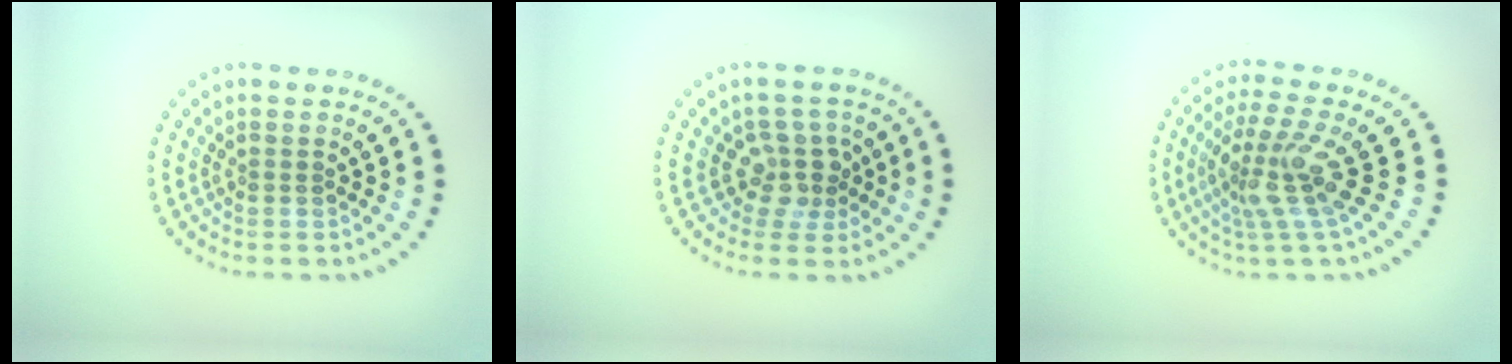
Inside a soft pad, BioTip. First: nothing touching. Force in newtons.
{"total": 2.8, "press": 2.2, "slide": 1.8}
{"total": 4.2, "press": 3.2, "slide": 2.8}